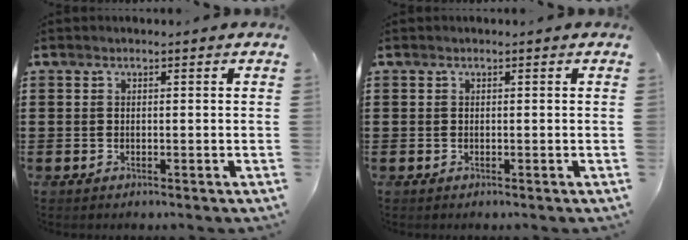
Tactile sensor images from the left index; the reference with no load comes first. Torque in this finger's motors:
{"motor_torque": [0.00, 0.00, 0.00, 0.00]}